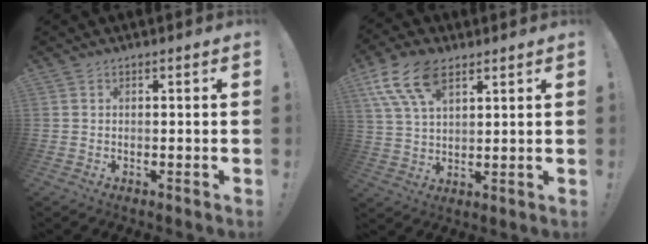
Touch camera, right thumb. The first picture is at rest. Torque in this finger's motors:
{"motor_torque": [0.15, 0.53, 0.32, -0.08, 0.12]}